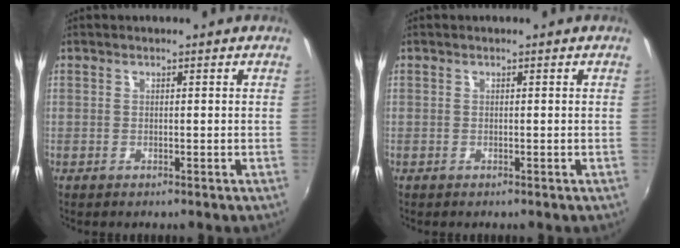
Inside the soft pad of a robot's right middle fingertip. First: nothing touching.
{"total": 0.0}